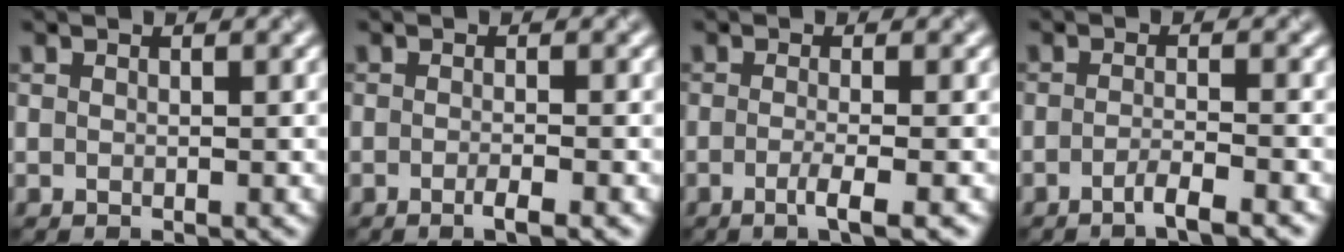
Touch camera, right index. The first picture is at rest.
{"total": 1.8, "force": [-0.8, 0.6, 1.5], "torque": [-0.017, 0.001, -0.015]}
{"total": 2.7, "force": [-1.0, 0.8, 2.4], "torque": [-0.035, -0.001, -0.022]}
{"total": 2.7, "force": [-1.7, 0.6, 2.0], "torque": [-0.028, 0.005, -0.039]}